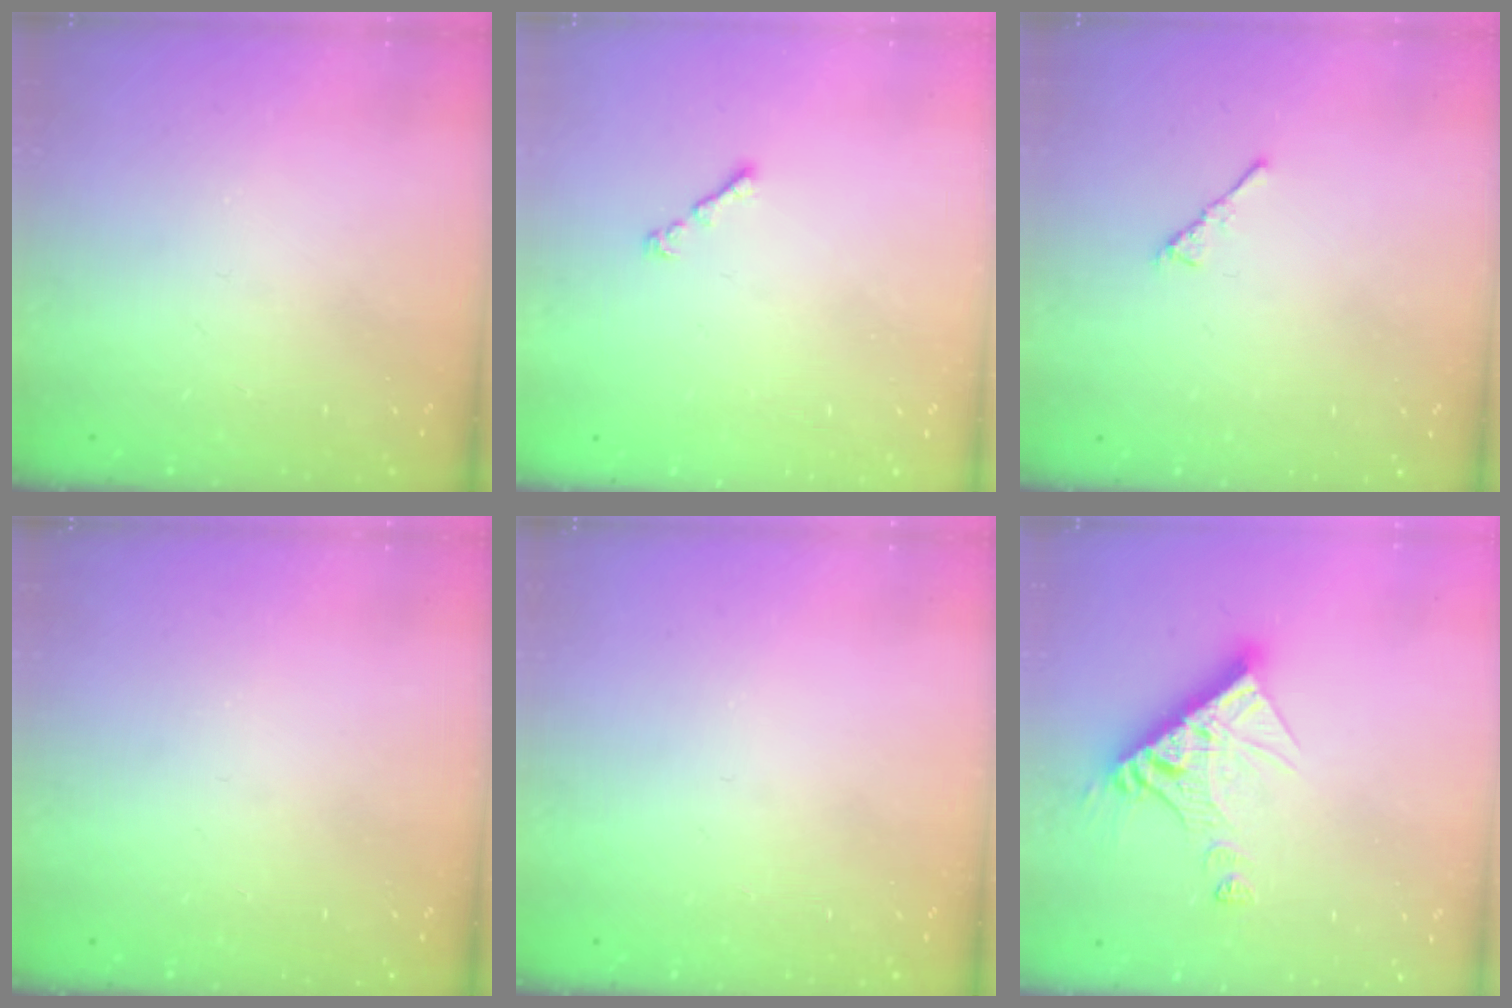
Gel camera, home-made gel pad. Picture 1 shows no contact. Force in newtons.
{"total": 0.9, "press": 0.8, "slide": 0.5}
{"total": 2.9, "press": 2.8, "slide": 0.7}
{"total": 0.0}
{"total": 0.0}
{"total": 13.2, "press": 13.1, "slide": 1.2}